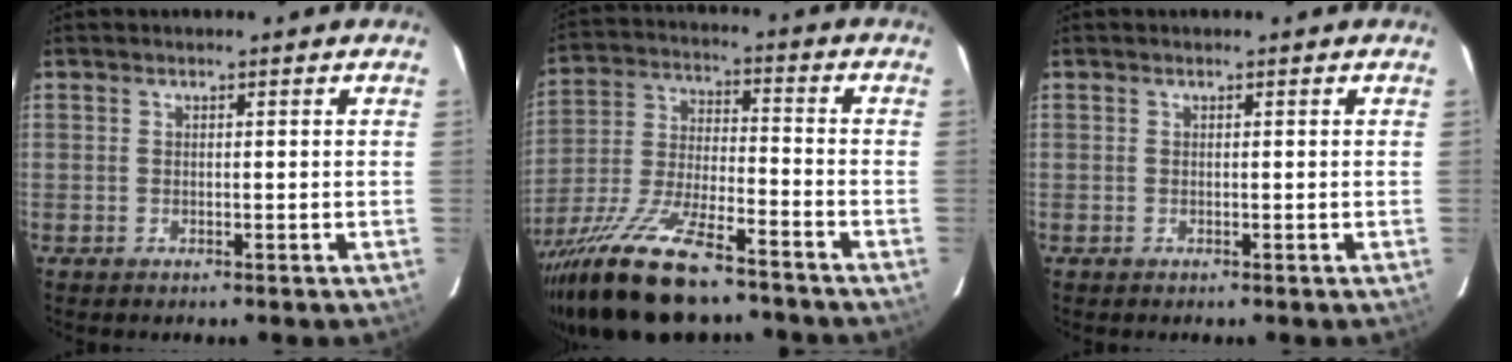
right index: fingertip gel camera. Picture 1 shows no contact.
{"total": 20.9, "force": [-15.6, 5.7, 12.6], "torque": [-0.260, -0.043, -0.272]}
{"total": 0.0}